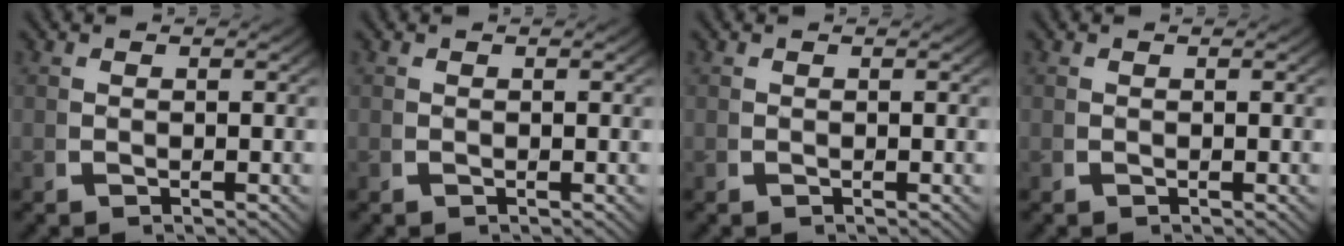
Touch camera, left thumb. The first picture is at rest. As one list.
[{"total": 0.0}, {"total": 0.0}, {"total": 0.0}]